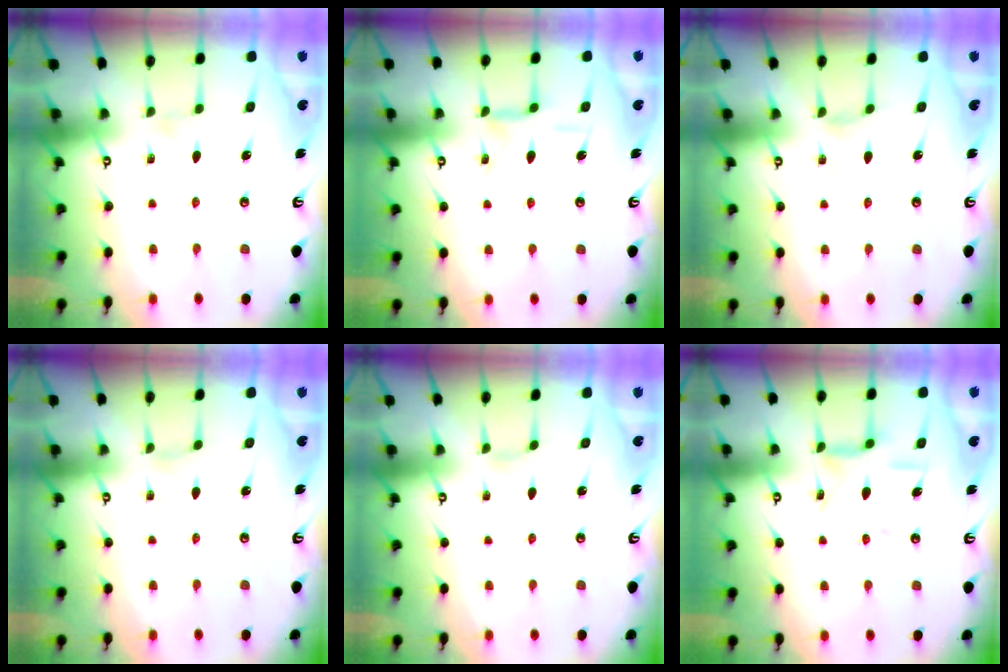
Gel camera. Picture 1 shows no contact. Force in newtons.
{"total": 5.5, "press": 5.5, "slide": 0.3}
{"total": 0.0}
{"total": 0.0}
{"total": 0.6, "press": 0.6, "slide": 0.2}
{"total": 11.5, "press": 11.4, "slide": 0.9}